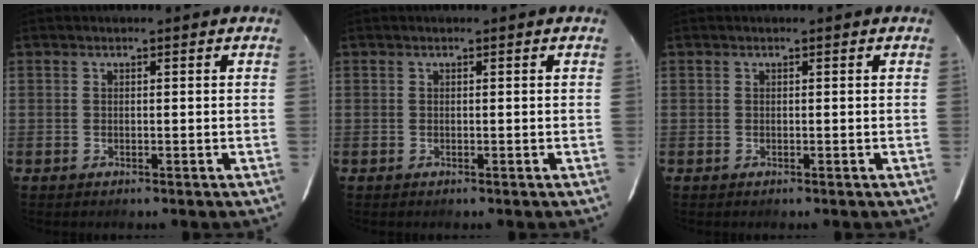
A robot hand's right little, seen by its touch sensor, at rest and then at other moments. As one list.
[{"total": 0.0}, {"total": 0.0}]